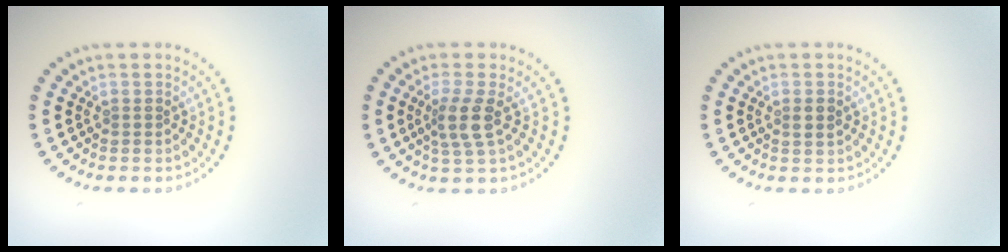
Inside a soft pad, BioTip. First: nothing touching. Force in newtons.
{"total": 2.8, "press": 2.2, "slide": 1.7}
{"total": 1.1, "press": 1.1, "slide": 0.3}